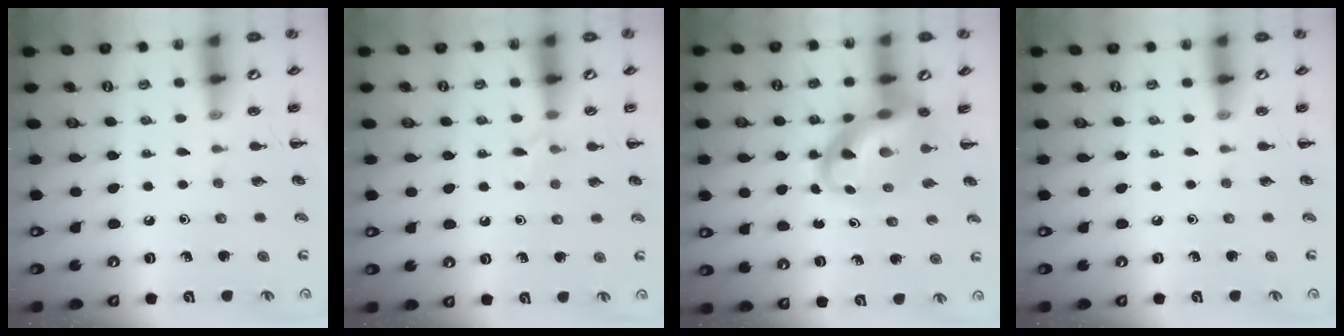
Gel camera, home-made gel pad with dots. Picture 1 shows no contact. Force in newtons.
{"total": 6.5, "press": 6.2, "slide": 1.9}
{"total": 10.8, "press": 10.4, "slide": 3.0}
{"total": 0.0}